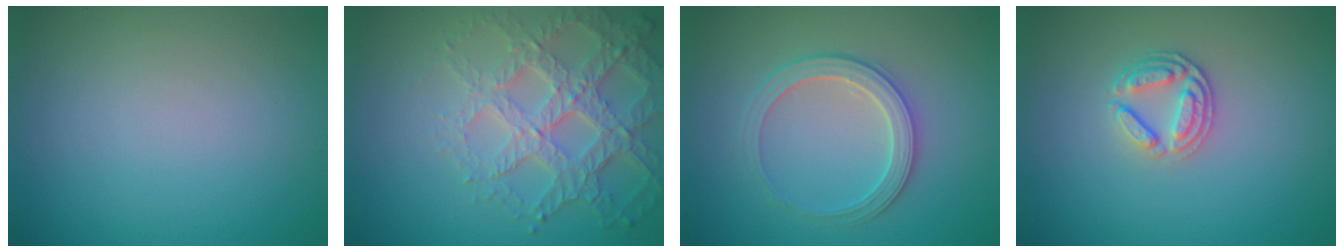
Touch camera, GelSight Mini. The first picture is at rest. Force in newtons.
{"total": 6.3, "press": 4.8, "slide": 4.1}
{"total": 2.8, "press": 2.8, "slide": 0.3}
{"total": 2.6, "press": 2.4, "slide": 1.0}